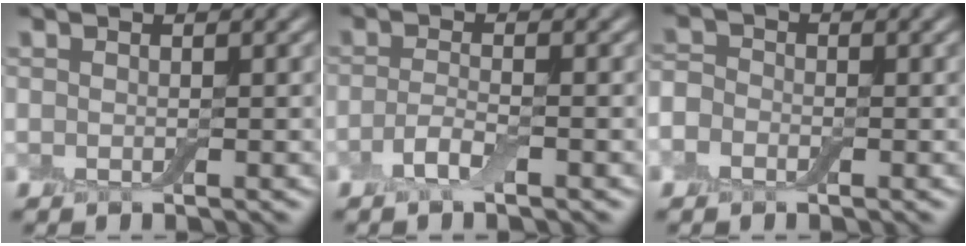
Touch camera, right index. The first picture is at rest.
{"total": 1.8, "force": [-1.0, 0.5, 1.5], "torque": [-0.035, 0.005, -0.025]}
{"total": 2.3, "force": [-1.1, 1.8, 0.9], "torque": [-0.013, 0.006, -0.033]}